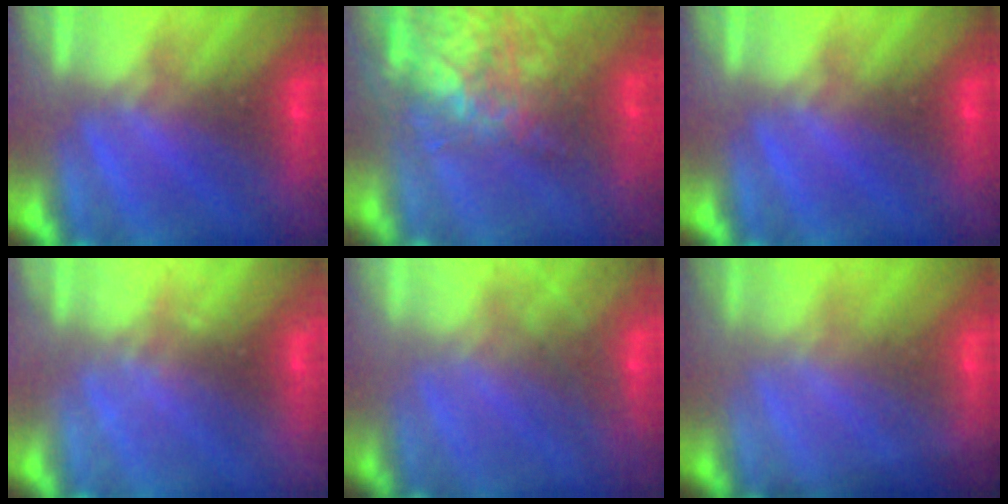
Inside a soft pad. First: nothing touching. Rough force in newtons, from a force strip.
{"total": 10.5}
{"total": 0.0}
{"total": 2.3}
{"total": 5.6}
{"total": 1.4}